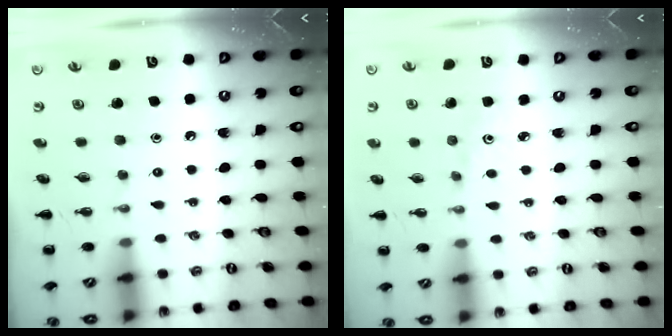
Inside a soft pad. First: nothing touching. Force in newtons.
{"total": 2.0, "press": 1.9, "slide": 0.7}